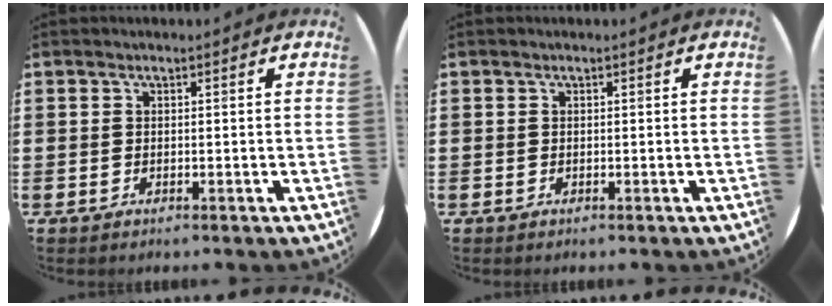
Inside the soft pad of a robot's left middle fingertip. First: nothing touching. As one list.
[{"total": 0.0}]